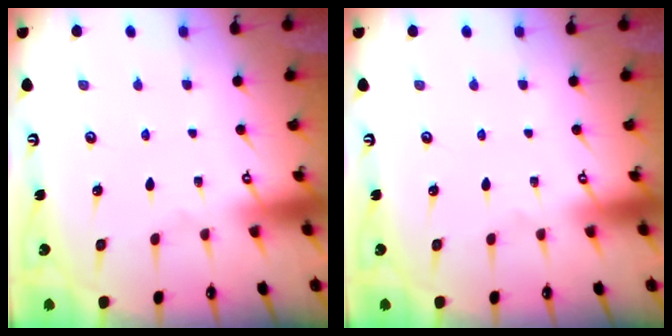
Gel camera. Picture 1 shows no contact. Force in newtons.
{"total": 0.0}